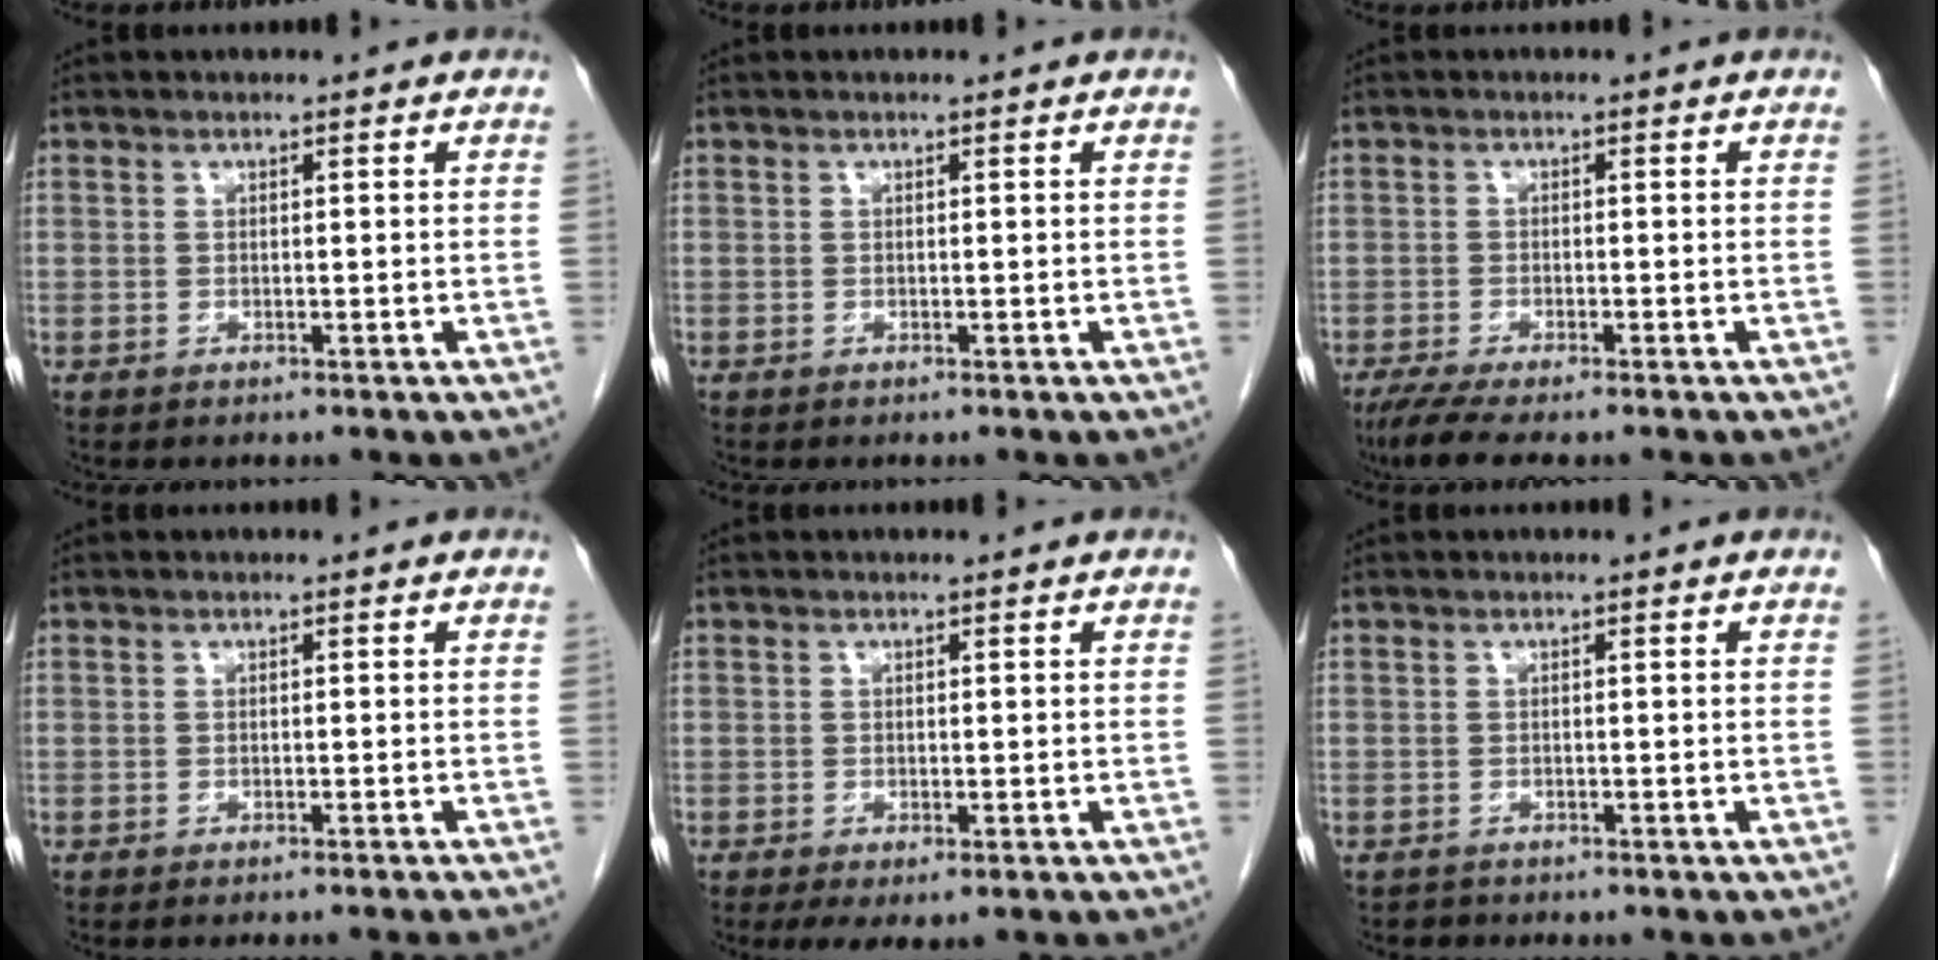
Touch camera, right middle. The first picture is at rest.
{"total": 0.0}
{"total": 6.0, "force": [-4.7, 0.6, 3.6], "torque": [-0.062, -0.015, -0.076]}
{"total": 3.7, "force": [-3.3, -0.7, 1.5], "torque": [-0.013, 0.001, -0.040]}
{"total": 3.0, "force": [-1.7, 1.1, 2.1], "torque": [-0.036, -0.009, -0.020]}
{"total": 0.7, "force": [-0.6, 0.3, -0.2], "torque": [-0.007, -0.001, -0.014]}